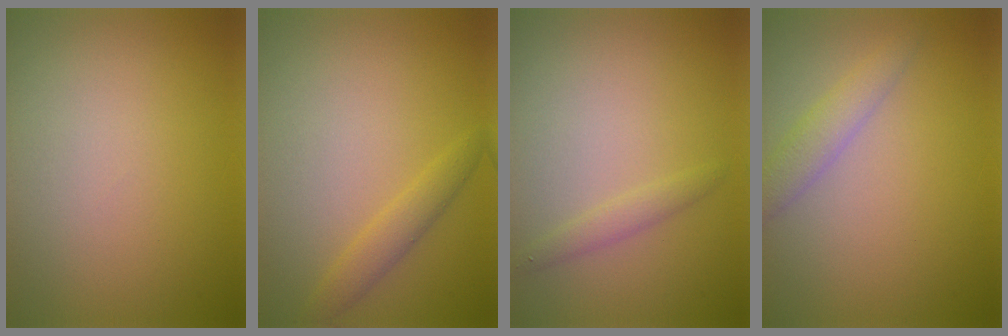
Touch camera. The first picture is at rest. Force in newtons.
{"total": 1.9, "press": 1.9, "slide": 0.1}
{"total": 1.2, "press": 1.2, "slide": 0.0}
{"total": 2.1, "press": 2.1, "slide": 0.1}